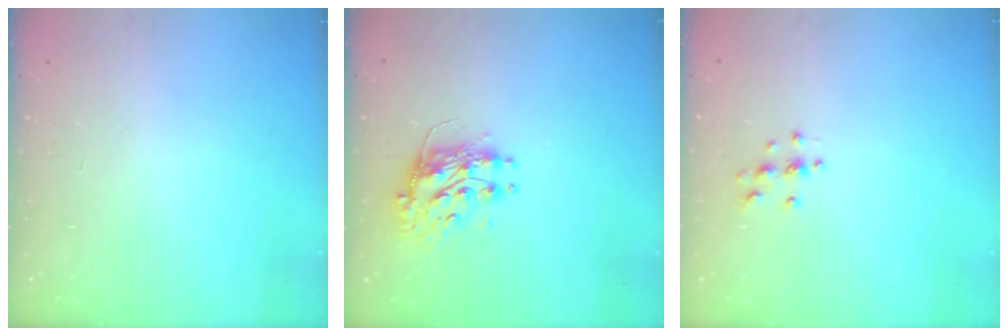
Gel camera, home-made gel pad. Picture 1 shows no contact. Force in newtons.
{"total": 9.2, "press": 9.2, "slide": 0.9}
{"total": 3.8, "press": 3.8, "slide": 0.4}